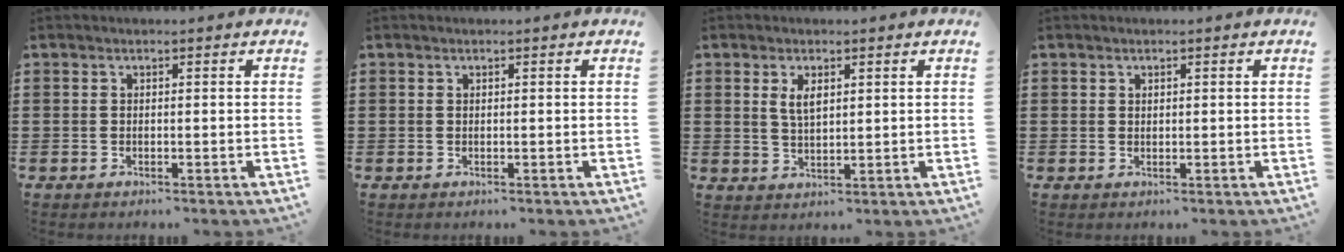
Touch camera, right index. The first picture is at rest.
{"total": 0.0}
{"total": 3.0, "force": [1.4, 1.6, 2.1], "torque": [-0.046, 0.006, 0.025]}
{"total": 0.6, "force": [0.4, 0.4, 0.0], "torque": [-0.001, 0.001, 0.009]}